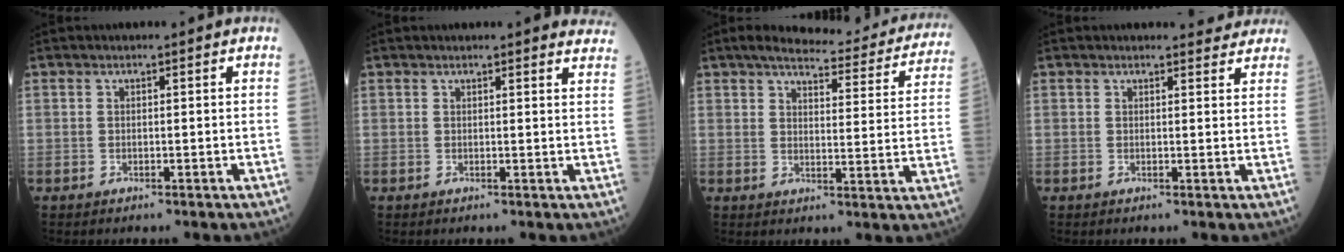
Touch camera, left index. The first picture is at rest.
{"total": 8.1, "force": [7.9, 1.4, 1.4], "torque": [0.016, -0.011, 0.052]}
{"total": 18.4, "force": [16.7, 3.6, 6.9], "torque": [-0.070, -0.028, 0.186]}
{"total": 3.3, "force": [3.2, 0.8, 0.1], "torque": [0.004, -0.004, 0.021]}